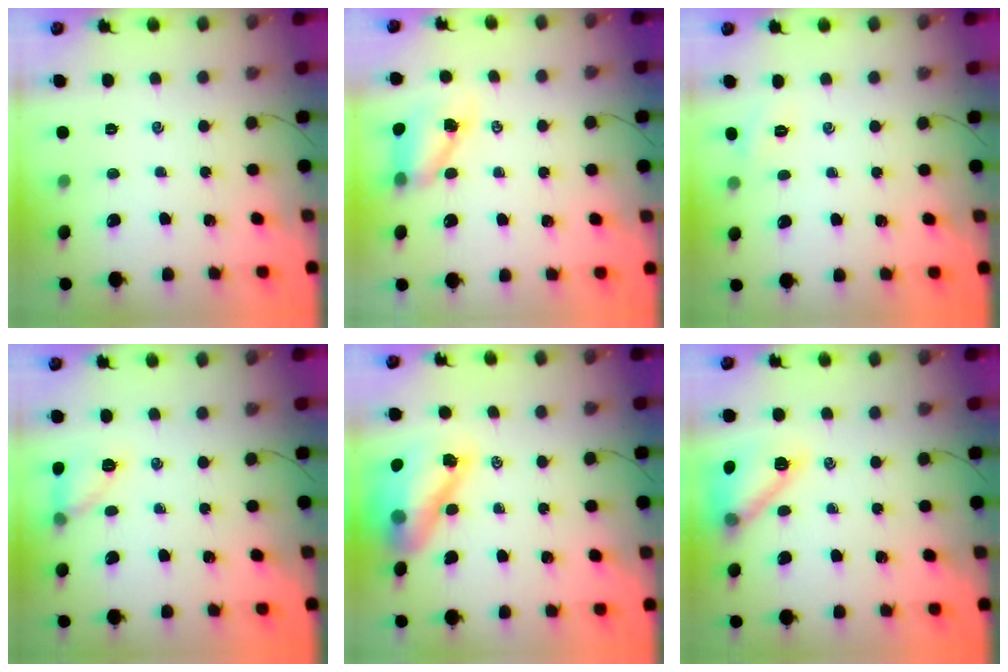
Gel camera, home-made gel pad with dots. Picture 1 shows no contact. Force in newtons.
{"total": 6.4, "press": 6.3, "slide": 1.0}
{"total": 2.2, "press": 2.2, "slide": 0.6}
{"total": 8.3, "press": 8.3, "slide": 0.3}
{"total": 14.0, "press": 13.4, "slide": 3.9}
{"total": 14.2, "press": 14.2, "slide": 0.9}